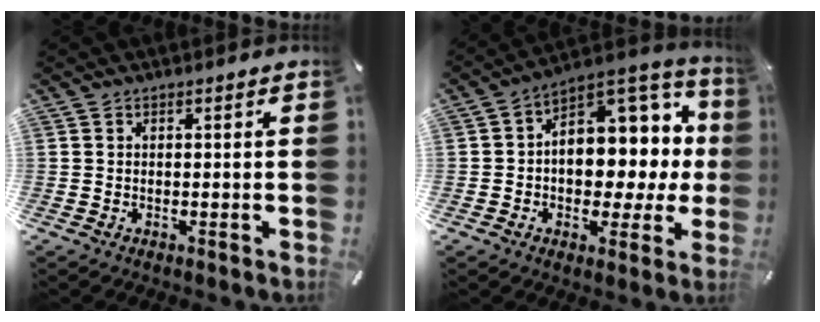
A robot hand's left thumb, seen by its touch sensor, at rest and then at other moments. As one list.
[{"total": 11.7, "force": [1.3, 9.3, 7.0], "torque": [-0.073, -0.031, 0.028]}]